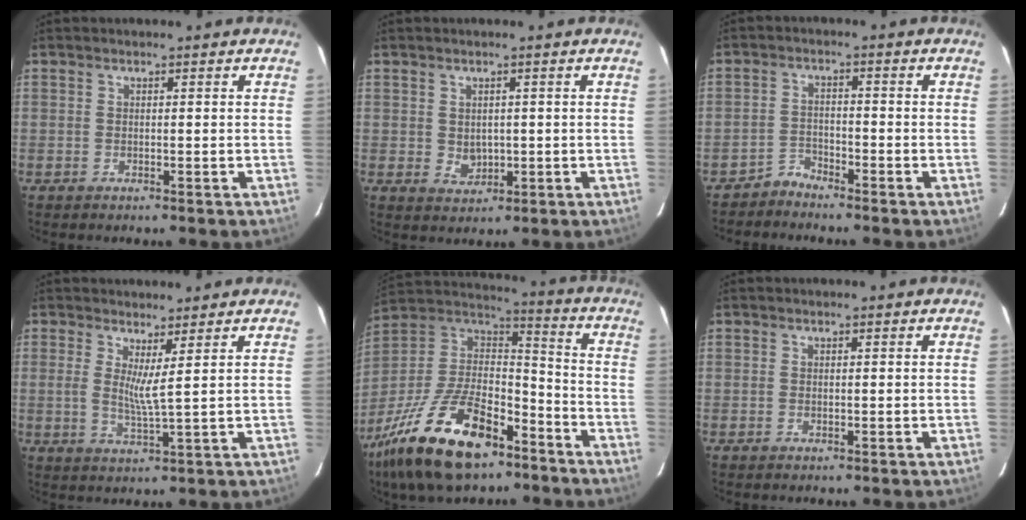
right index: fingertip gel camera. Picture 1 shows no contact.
{"total": 3.0, "force": [0.1, 2.6, 1.5], "torque": [-0.023, -0.001, 0.008]}
{"total": 2.8, "force": [-2.7, 0.7, -0.6], "torque": [0.011, 0.006, -0.053]}
{"total": 3.6, "force": [1.8, -0.6, 3.1], "torque": [-0.060, -0.017, 0.027]}
{"total": 25.9, "force": [-16.2, 11.5, 16.6], "torque": [-0.343, -0.015, -0.273]}
{"total": 0.0}